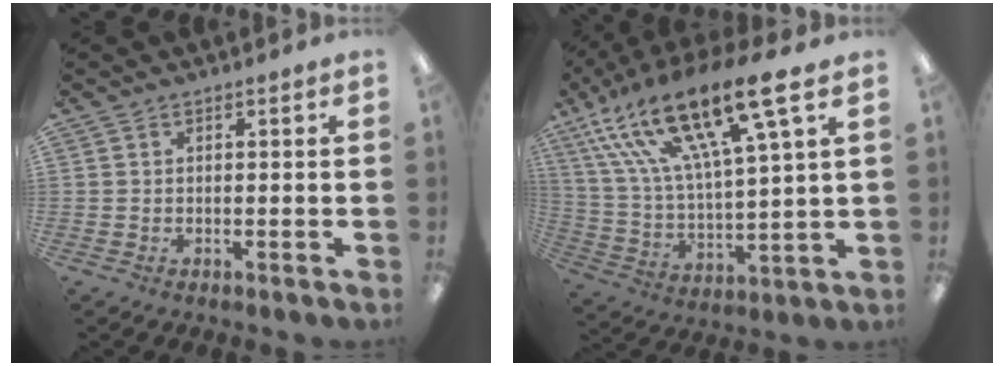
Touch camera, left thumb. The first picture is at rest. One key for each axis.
{"total": 22.1, "fx": 14.5, "fy": 5.4, "fz": 15.8, "tx": -0.308, "ty": -0.077, "tz": 0.237}